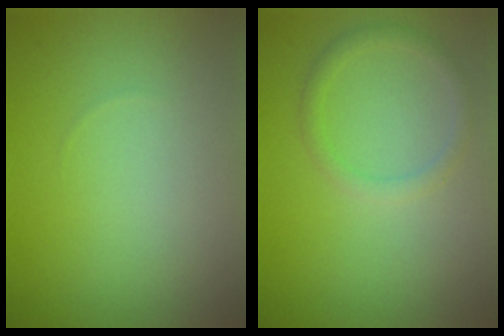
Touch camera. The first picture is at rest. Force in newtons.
{"total": 1.4, "press": 1.4, "slide": 0.2}